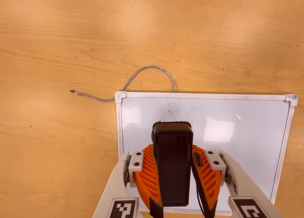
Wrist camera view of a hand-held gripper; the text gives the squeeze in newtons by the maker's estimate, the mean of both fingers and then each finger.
{"total": 7.9, "left": 6.8, "right": 8.9}